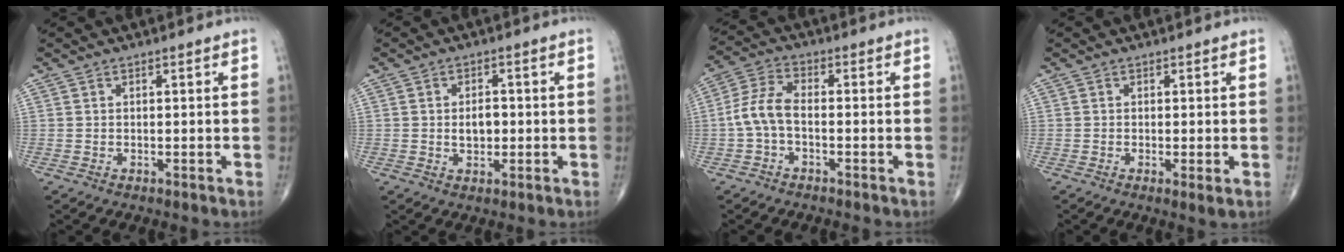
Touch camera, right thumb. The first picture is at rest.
{"total": 3.6, "force": [-0.2, 2.3, 2.8], "torque": [-0.037, 0.003, -0.003]}
{"total": 6.3, "force": [-1.4, 3.2, 5.3], "torque": [-0.119, 0.022, -0.036]}
{"total": 1.5, "force": [-0.1, 0.1, 1.5], "torque": [-0.033, -0.009, -0.004]}